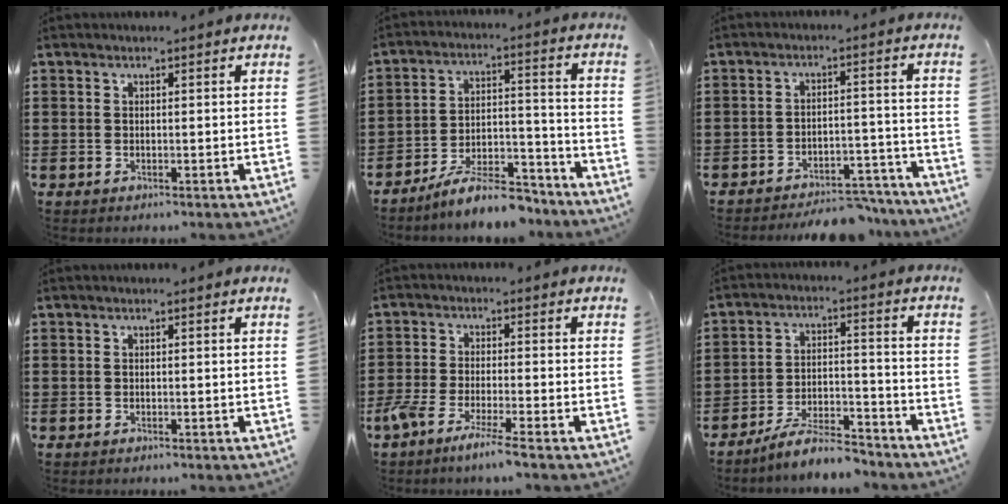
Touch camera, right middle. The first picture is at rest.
{"total": 9.4, "force": [-8.3, 1.6, 4.1], "torque": [-0.063, 0.026, -0.154]}
{"total": 5.3, "force": [-5.1, 0.8, 1.2], "torque": [-0.017, 0.012, -0.101]}
{"total": 0.0}
{"total": 4.9, "force": [-3.9, -0.1, 3.0], "torque": [-0.077, -0.019, -0.076]}
{"total": 7.6, "force": [-6.8, 1.0, 3.3], "torque": [-0.057, 0.011, -0.128]}